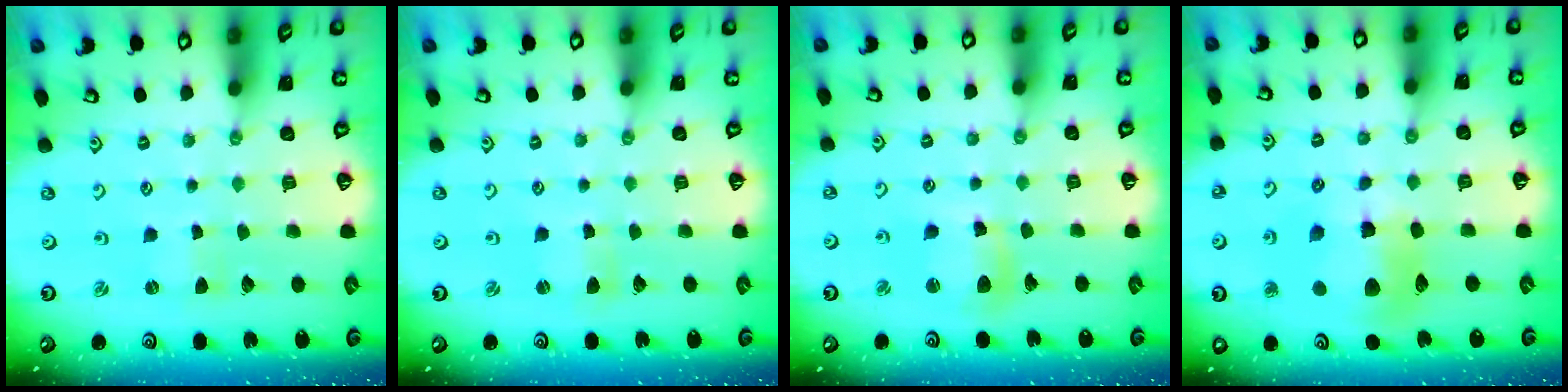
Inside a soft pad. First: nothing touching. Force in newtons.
{"total": 1.6, "press": 1.6, "slide": 0.3}
{"total": 9.8, "press": 9.7, "slide": 1.2}
{"total": 15.2, "press": 15.0, "slide": 2.4}